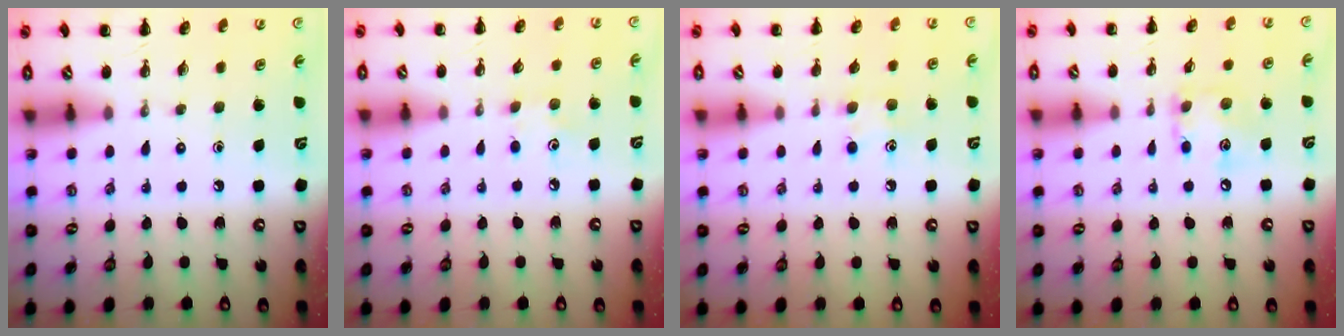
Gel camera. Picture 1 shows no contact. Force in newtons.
{"total": 4.2, "press": 4.1, "slide": 1.1}
{"total": 7.4, "press": 7.2, "slide": 1.4}
{"total": 8.9, "press": 8.9, "slide": 0.6}